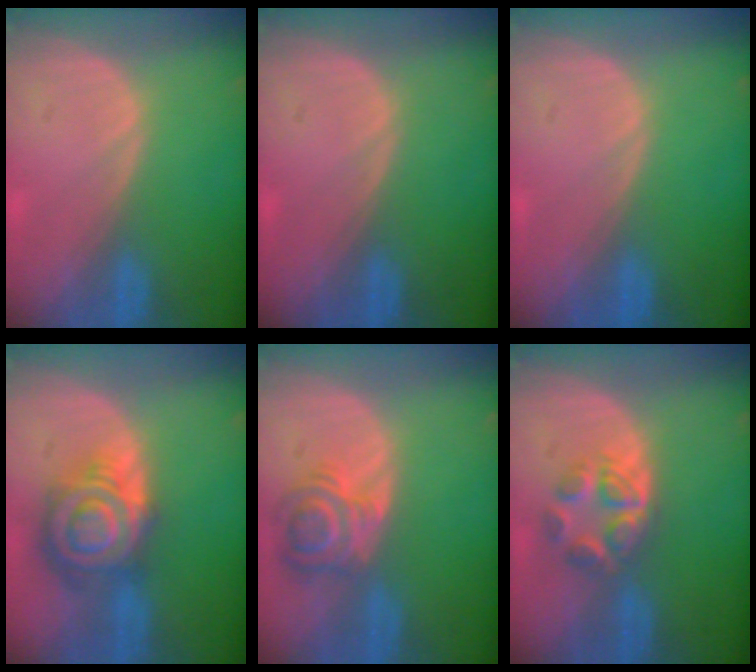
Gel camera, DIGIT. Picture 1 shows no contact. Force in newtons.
{"total": 0.0}
{"total": 0.0}
{"total": 9.1, "press": 9.1, "slide": 0.5}
{"total": 5.6, "press": 5.6, "slide": 0.5}
{"total": 5.3, "press": 5.0, "slide": 1.4}